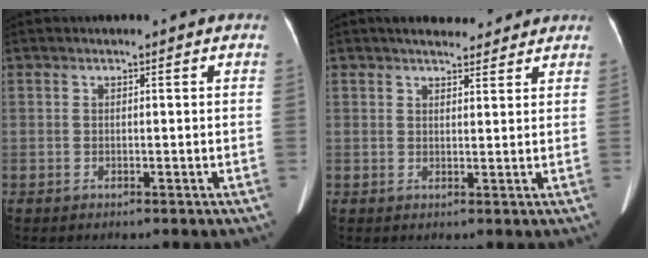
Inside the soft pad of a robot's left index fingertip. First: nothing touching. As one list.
[{"total": 7.2, "force": [6.3, 2.2, 2.7], "torque": [-0.033, 0.019, 0.085]}]